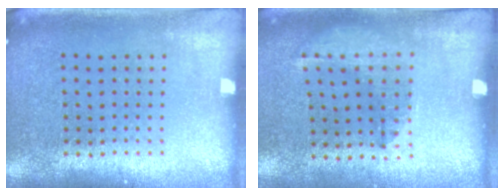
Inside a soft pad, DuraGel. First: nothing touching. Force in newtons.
{"total": 1.3, "press": 0.8, "slide": 1.0}